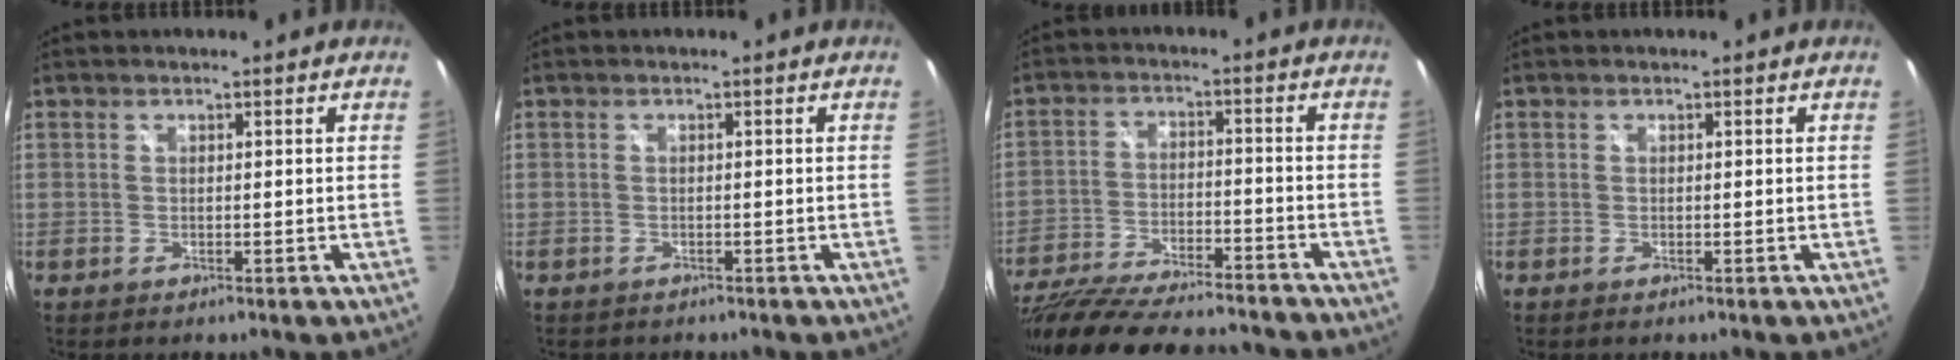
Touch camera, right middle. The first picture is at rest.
{"total": 1.1, "force": [-0.9, 0.6, 0.2], "torque": [-0.009, -0.003, -0.013]}
{"total": 25.0, "force": [-21.3, 5.9, 11.7], "torque": [-0.233, -0.048, -0.327]}
{"total": 0.0}